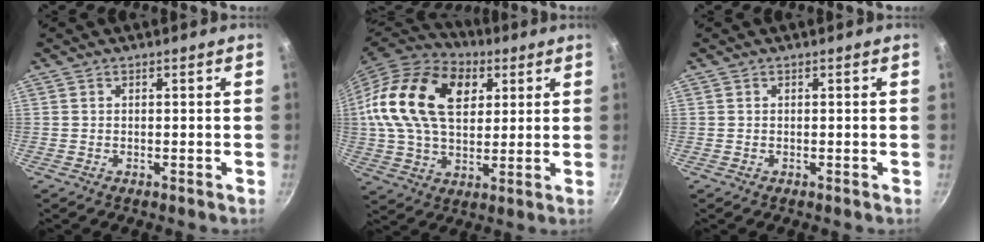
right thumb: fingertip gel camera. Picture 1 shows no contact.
{"total": 22.9, "force": [6.4, 14.9, 16.2], "torque": [-0.283, 0.008, 0.103]}
{"total": 0.0}